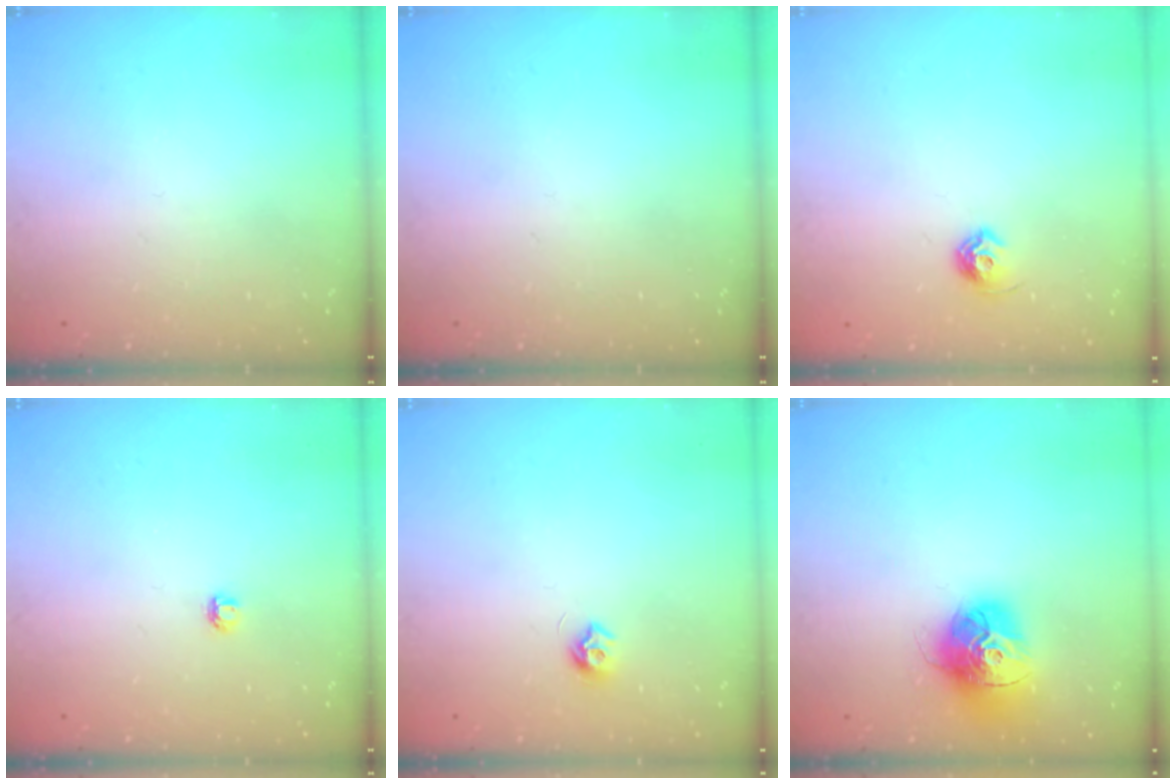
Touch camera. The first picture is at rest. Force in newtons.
{"total": 0.0}
{"total": 6.1, "press": 6.0, "slide": 1.1}
{"total": 3.2, "press": 3.2, "slide": 0.4}
{"total": 6.4, "press": 6.3, "slide": 0.6}
{"total": 15.2, "press": 15.2, "slide": 1.3}